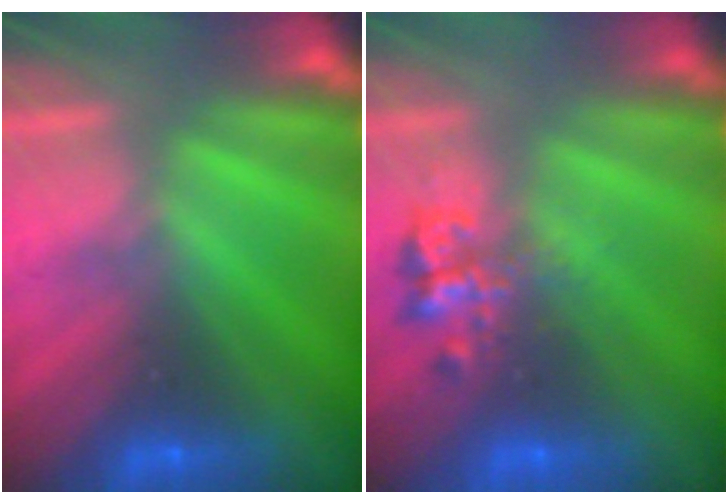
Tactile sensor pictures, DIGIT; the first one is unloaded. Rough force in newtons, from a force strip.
{"total": 2.3}